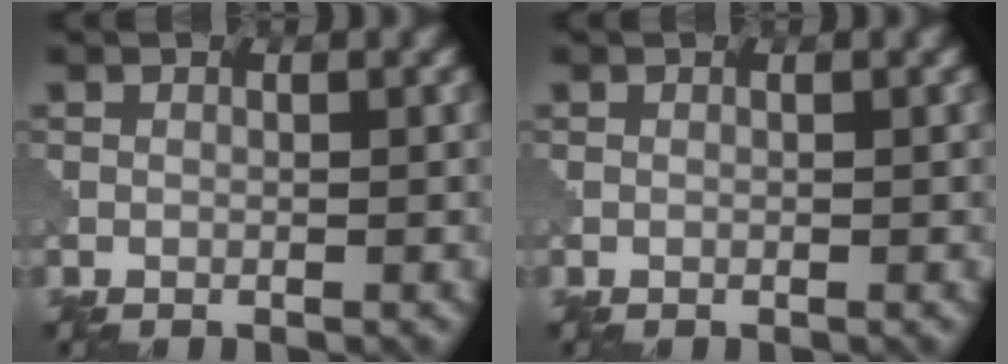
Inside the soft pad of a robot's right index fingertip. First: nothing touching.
{"total": 0.0}